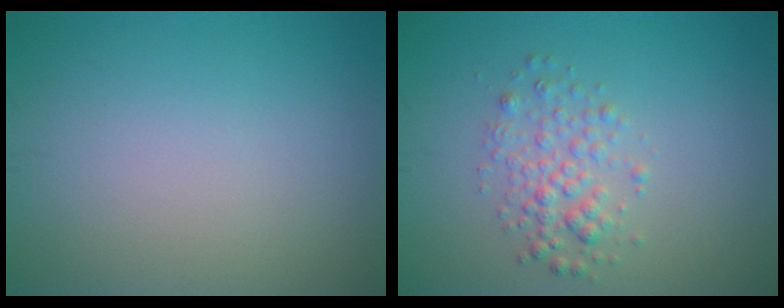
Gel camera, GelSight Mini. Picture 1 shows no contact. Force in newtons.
{"total": 2.5, "press": 2.5, "slide": 0.1}